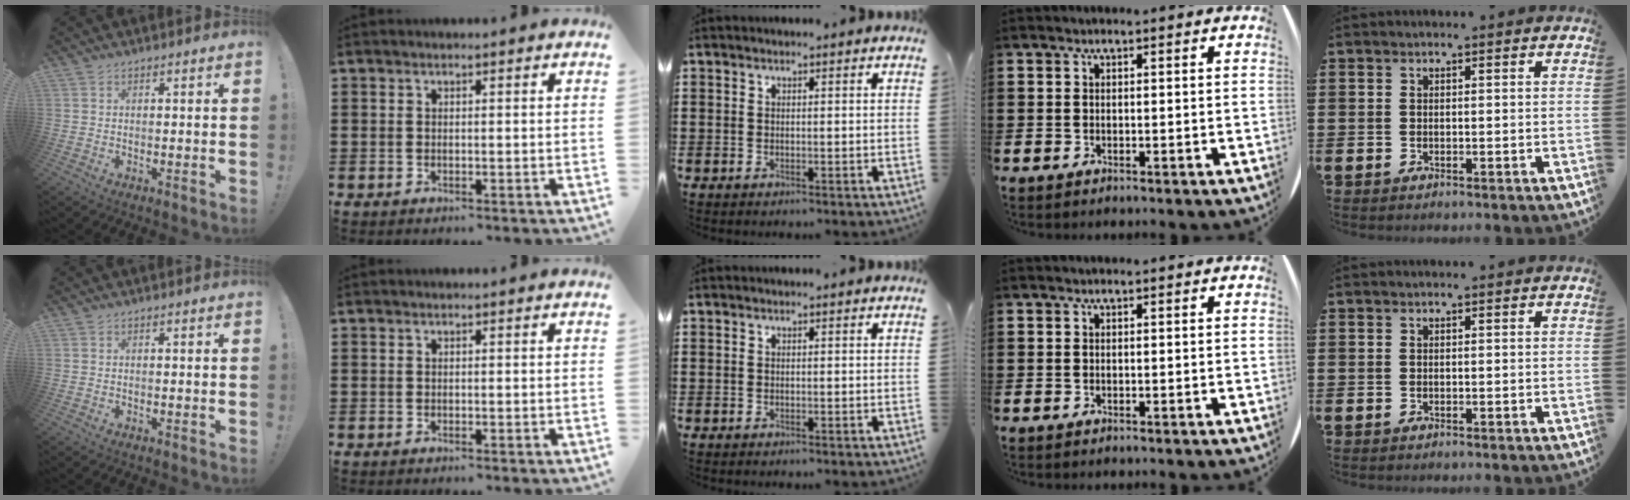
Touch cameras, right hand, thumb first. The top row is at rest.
{}